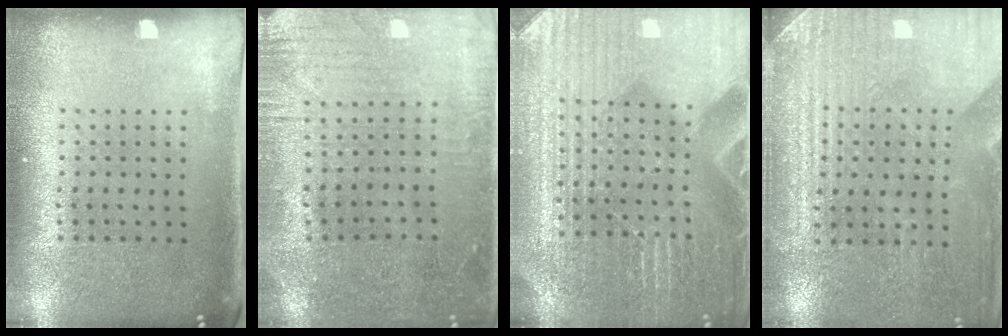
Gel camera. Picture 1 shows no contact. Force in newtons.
{"total": 0.7, "press": 0.5, "slide": 0.5}
{"total": 4.9, "press": 4.6, "slide": 1.5}
{"total": 3.2, "press": 3.2, "slide": 0.3}